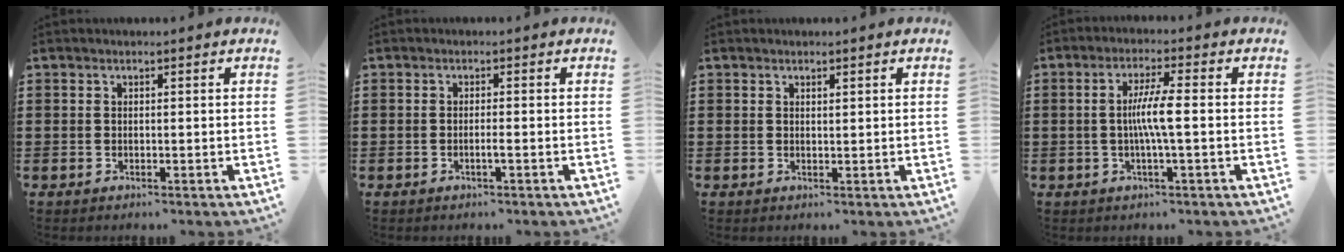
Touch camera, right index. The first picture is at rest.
{"total": 1.3, "force": [-0.6, -0.1, 1.1], "torque": [-0.020, -0.004, -0.010]}
{"total": 0.7, "force": [0.5, 0.3, 0.4], "torque": [-0.008, 0.002, 0.009]}
{"total": 5.3, "force": [-0.4, 0.2, 5.3], "torque": [-0.101, -0.006, -0.013]}